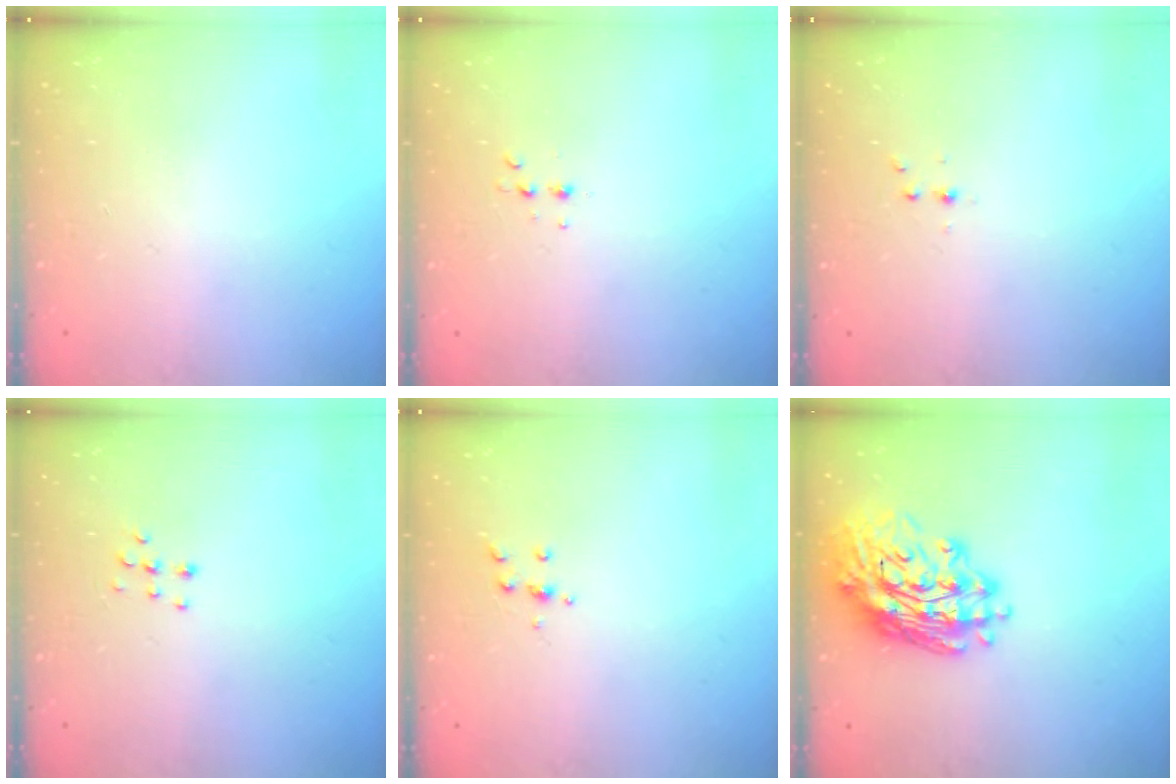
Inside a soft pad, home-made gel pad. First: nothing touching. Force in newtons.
{"total": 3.6, "press": 3.5, "slide": 1.1}
{"total": 3.0, "press": 2.6, "slide": 1.5}
{"total": 5.9, "press": 5.9, "slide": 0.4}
{"total": 4.0, "press": 3.9, "slide": 0.9}
{"total": 18.1, "press": 17.6, "slide": 4.0}